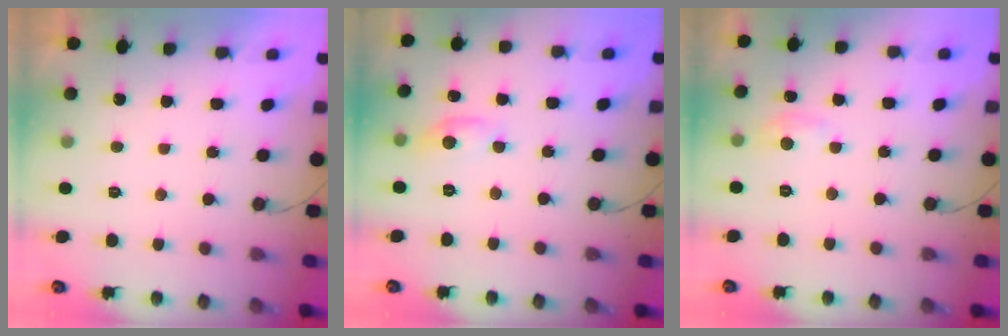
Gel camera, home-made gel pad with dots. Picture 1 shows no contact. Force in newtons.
{"total": 4.9, "press": 4.9, "slide": 0.3}
{"total": 4.4, "press": 4.3, "slide": 0.6}